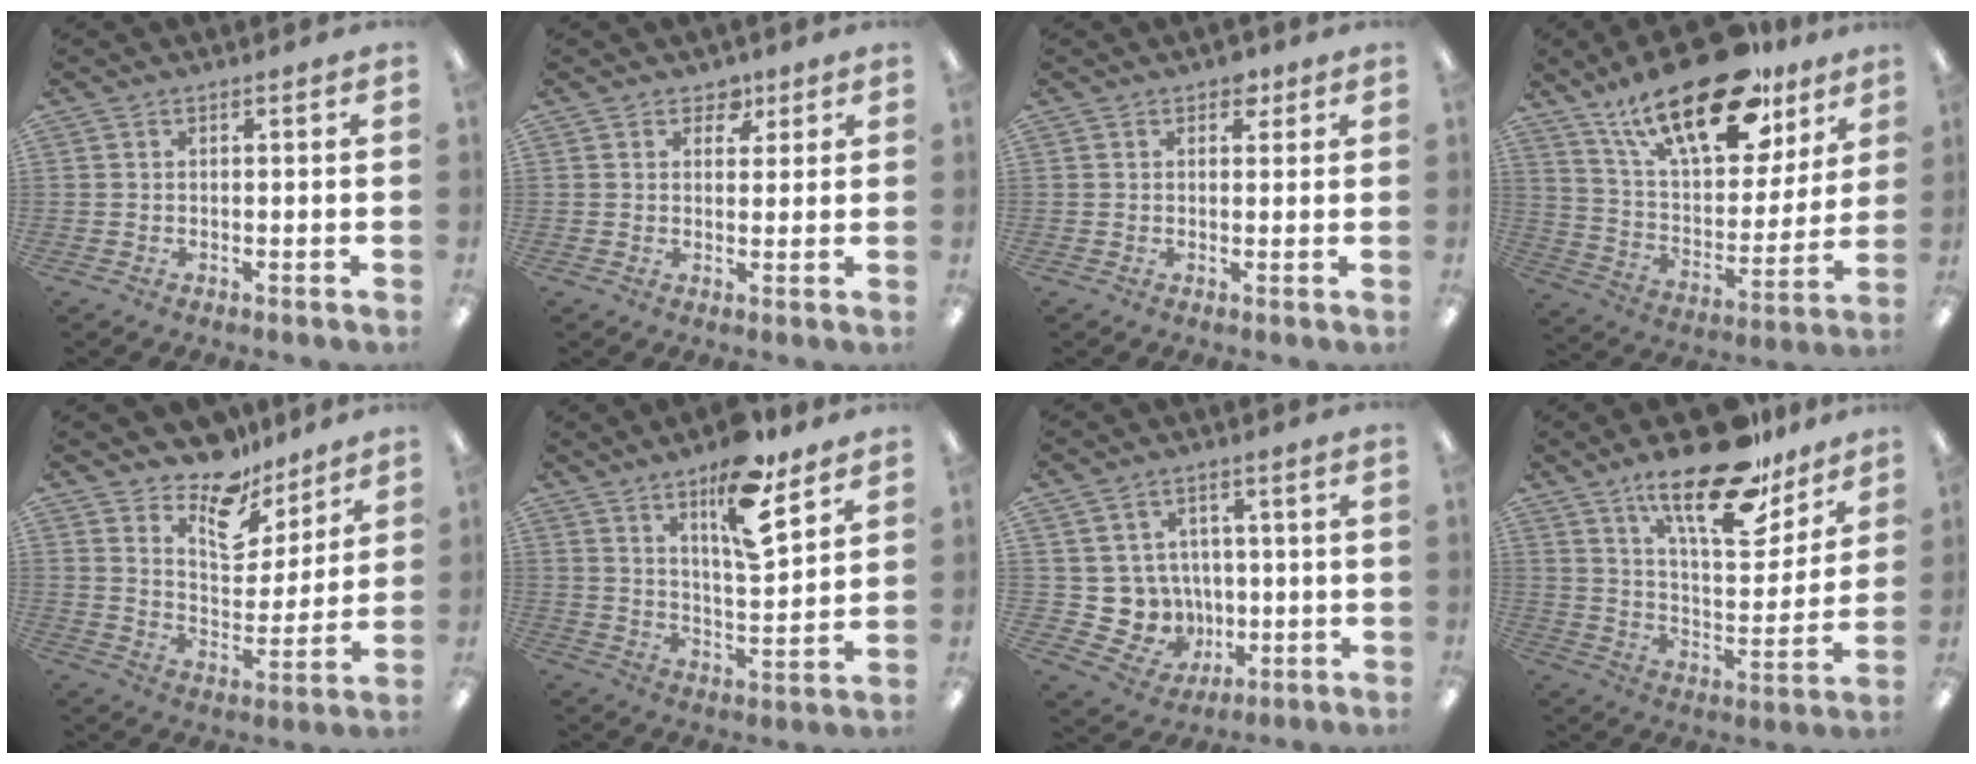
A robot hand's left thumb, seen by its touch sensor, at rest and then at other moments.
{"total": 3.8, "force": [2.2, 2.7, 1.5], "torque": [-0.006, -0.008, 0.034]}
{"total": 2.7, "force": [1.7, 1.7, 1.2], "torque": [-0.004, -0.005, 0.026]}
{"total": 25.9, "force": [16.9, 11.0, 16.3], "torque": [-0.263, -0.088, 0.286]}
{"total": 12.6, "force": [10.2, 6.0, 4.4], "torque": [-0.074, -0.073, 0.189]}
{"total": 13.8, "force": [9.5, 3.8, 9.3], "torque": [-0.148, -0.053, 0.156]}
{"total": 7.7, "force": [1.2, 7.6, 0.5], "torque": [-0.028, -0.010, 0.039]}
{"total": 21.4, "force": [15.5, 7.5, 12.6], "torque": [-0.204, -0.091, 0.261]}